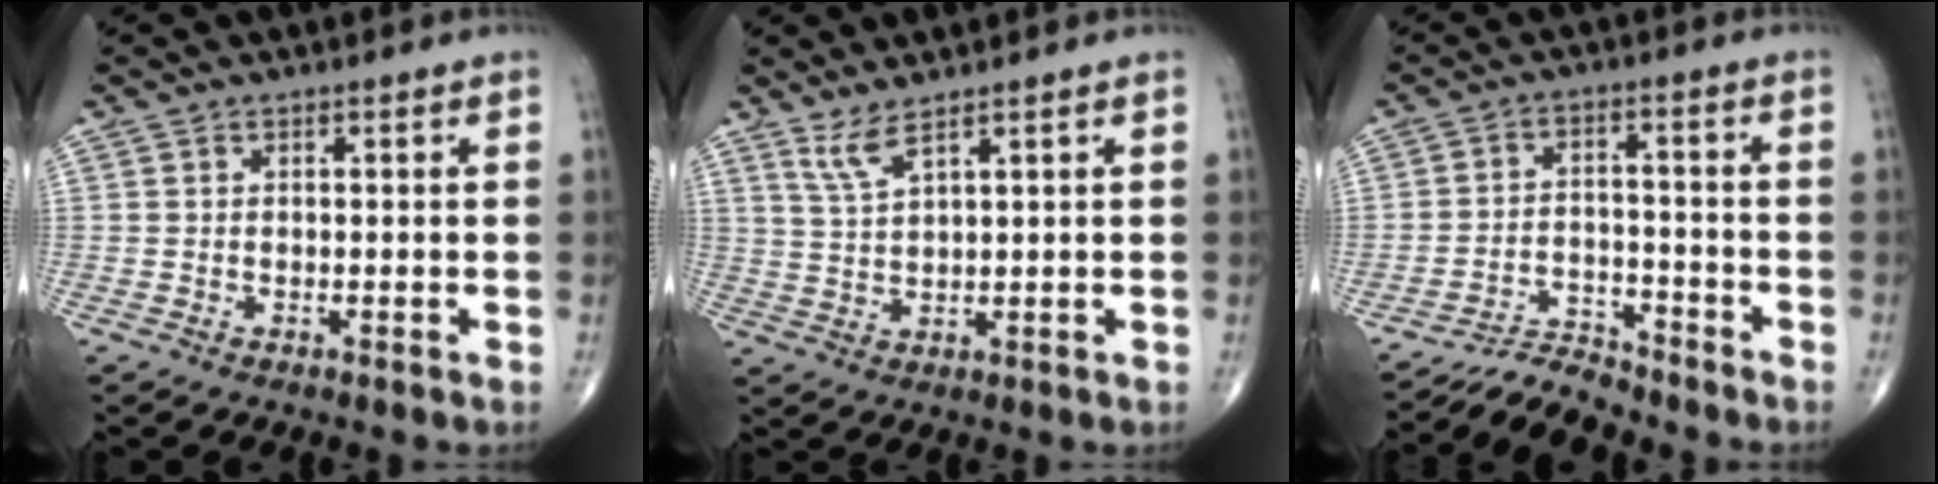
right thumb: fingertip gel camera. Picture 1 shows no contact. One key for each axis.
{"total": 3.9, "fx": 2.8, "fy": 0.6, "fz": 2.5, "tx": -0.058, "ty": -0.021, "tz": 0.065}
{"total": 5.6, "fx": -5.5, "fy": 0.6, "fz": -0.5, "tx": 0.009, "ty": 0.049, "tz": -0.096}